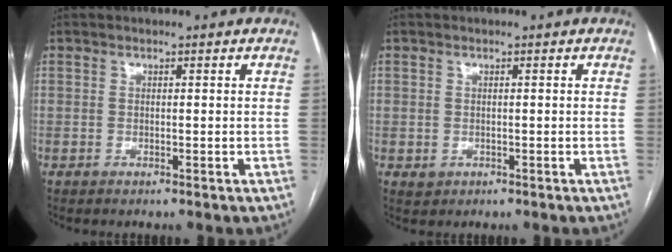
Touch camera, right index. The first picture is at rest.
{"total": 1.4, "force": [-0.3, 1.4, 0.3], "torque": [-0.005, 0.002, 0.001]}